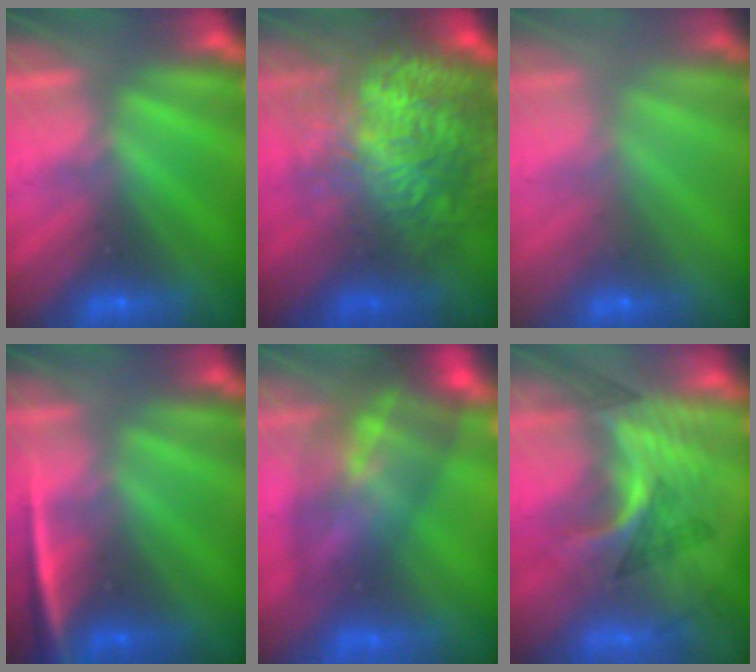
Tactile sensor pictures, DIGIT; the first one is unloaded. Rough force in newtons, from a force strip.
{"total": 7.3}
{"total": 2.5}
{"total": 2.4}
{"total": 10.8}
{"total": 3.0}